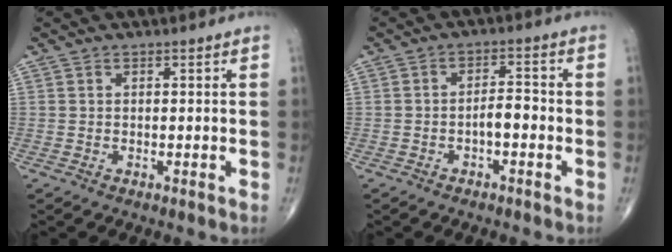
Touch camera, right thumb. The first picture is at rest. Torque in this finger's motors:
{"motor_torque": [0.49, 0.70, 0.64, -0.19, 0.02]}